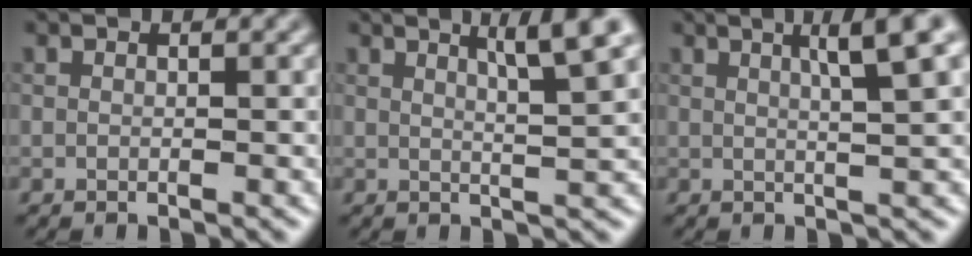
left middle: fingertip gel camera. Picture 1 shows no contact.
{"total": 4.8, "force": [2.6, 0.7, 4.1], "torque": [-0.051, 0.008, 0.039]}
{"total": 5.4, "force": [2.2, 1.1, 4.9], "torque": [-0.055, 0.015, 0.030]}